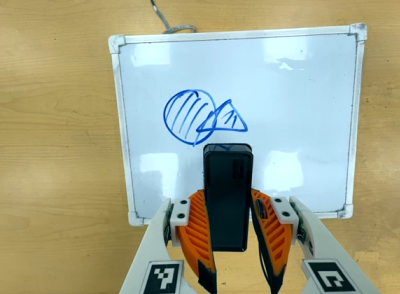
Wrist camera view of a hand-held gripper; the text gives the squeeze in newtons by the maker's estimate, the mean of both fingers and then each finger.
{"total": 5.0, "left": 3.6, "right": 6.5}